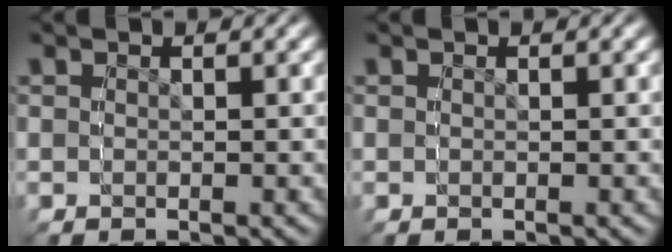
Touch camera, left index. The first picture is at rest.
{"total": 0.0}